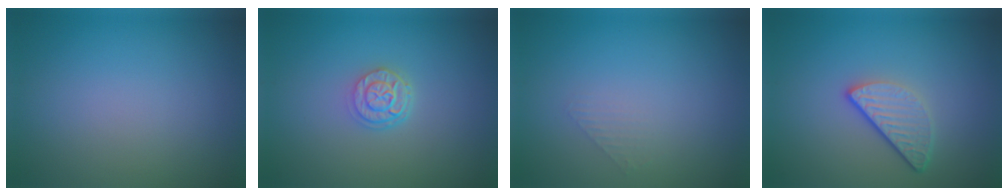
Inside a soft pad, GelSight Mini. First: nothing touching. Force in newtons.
{"total": 2.7, "press": 2.1, "slide": 1.7}
{"total": 1.0, "press": 1.0, "slide": 0.1}
{"total": 3.2, "press": 2.5, "slide": 2.0}